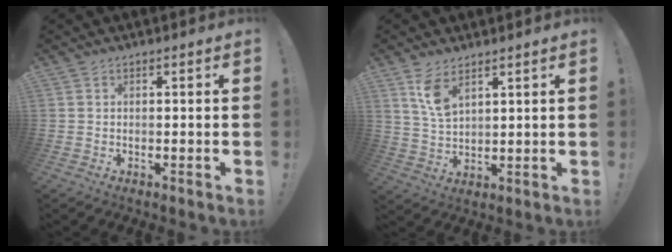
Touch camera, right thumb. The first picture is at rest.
{"total": 7.5, "force": [4.8, 3.4, 4.7], "torque": [-0.080, -0.025, 0.088]}